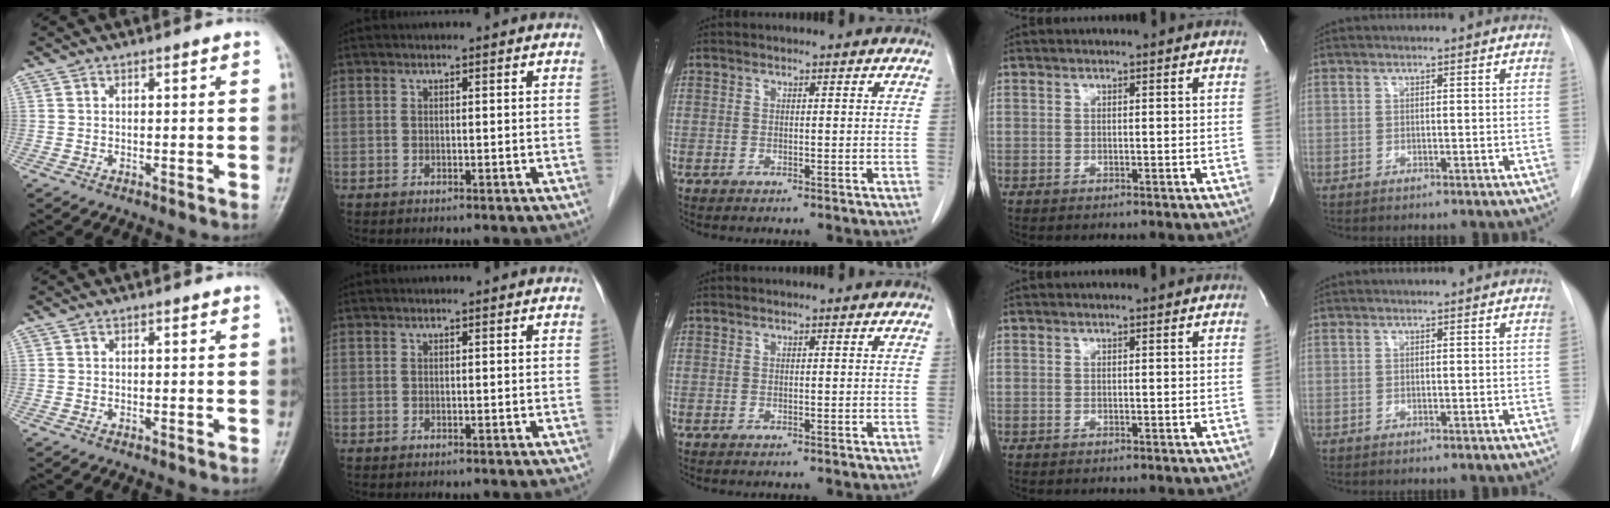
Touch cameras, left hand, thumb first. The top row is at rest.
{}